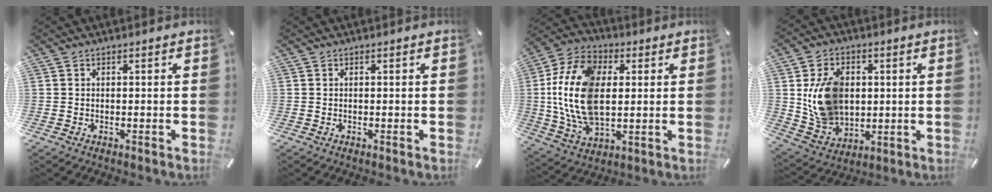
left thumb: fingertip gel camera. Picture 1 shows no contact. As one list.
[{"total": 0.0}, {"total": 18.3, "force": [1.4, 12.1, 13.7], "torque": [-0.327, 0.003, 0.022]}, {"total": 13.2, "force": [1.9, 10.7, 7.5], "torque": [-0.153, 0.009, 0.038]}]